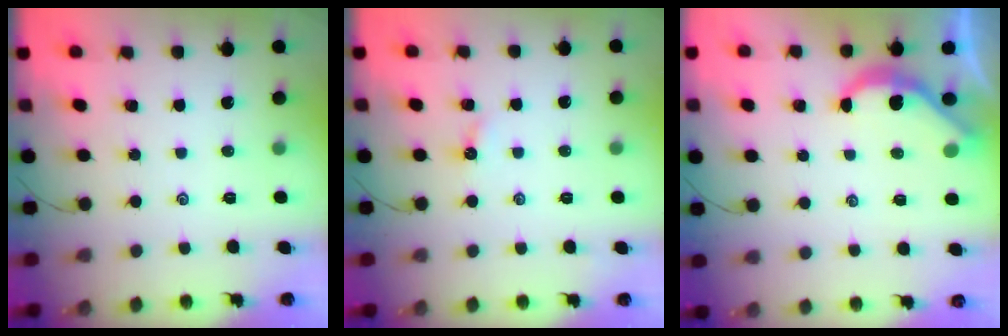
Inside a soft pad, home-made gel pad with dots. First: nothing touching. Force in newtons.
{"total": 2.4, "press": 2.4, "slide": 0.3}
{"total": 5.3, "press": 5.3, "slide": 0.2}